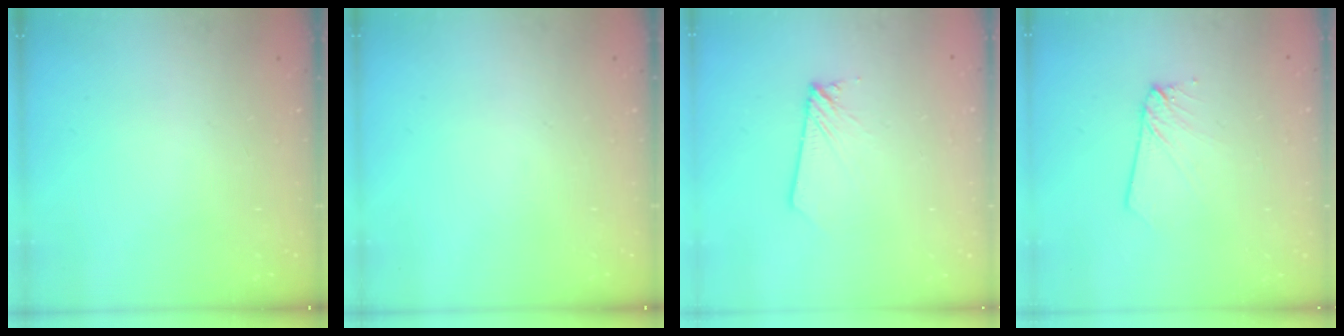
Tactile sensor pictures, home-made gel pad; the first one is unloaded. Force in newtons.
{"total": 0.0}
{"total": 1.8, "press": 1.8, "slide": 0.1}
{"total": 3.5, "press": 3.4, "slide": 0.3}